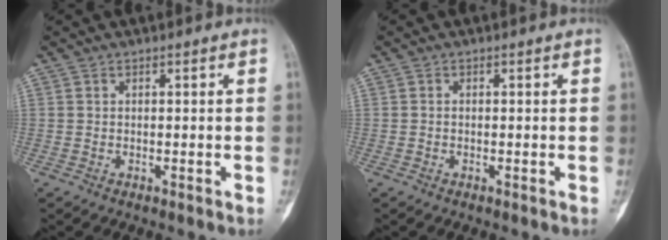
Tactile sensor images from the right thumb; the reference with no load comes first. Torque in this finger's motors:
{"motor_torque": [-0.33, -0.04, -0.27, 0.04, -0.01]}